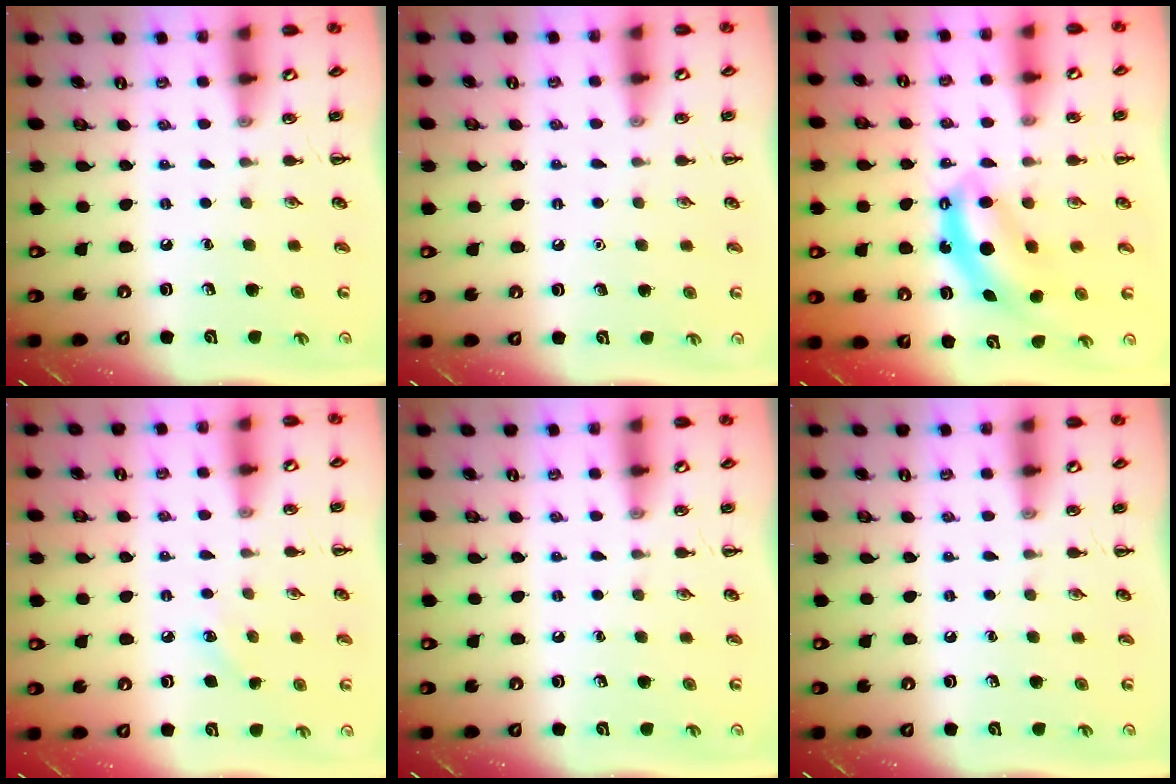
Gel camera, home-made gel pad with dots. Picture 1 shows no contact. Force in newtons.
{"total": 1.6, "press": 1.6, "slide": 0.1}
{"total": 6.6, "press": 6.6, "slide": 0.5}
{"total": 5.6, "press": 5.4, "slide": 1.6}
{"total": 0.0}
{"total": 0.0}